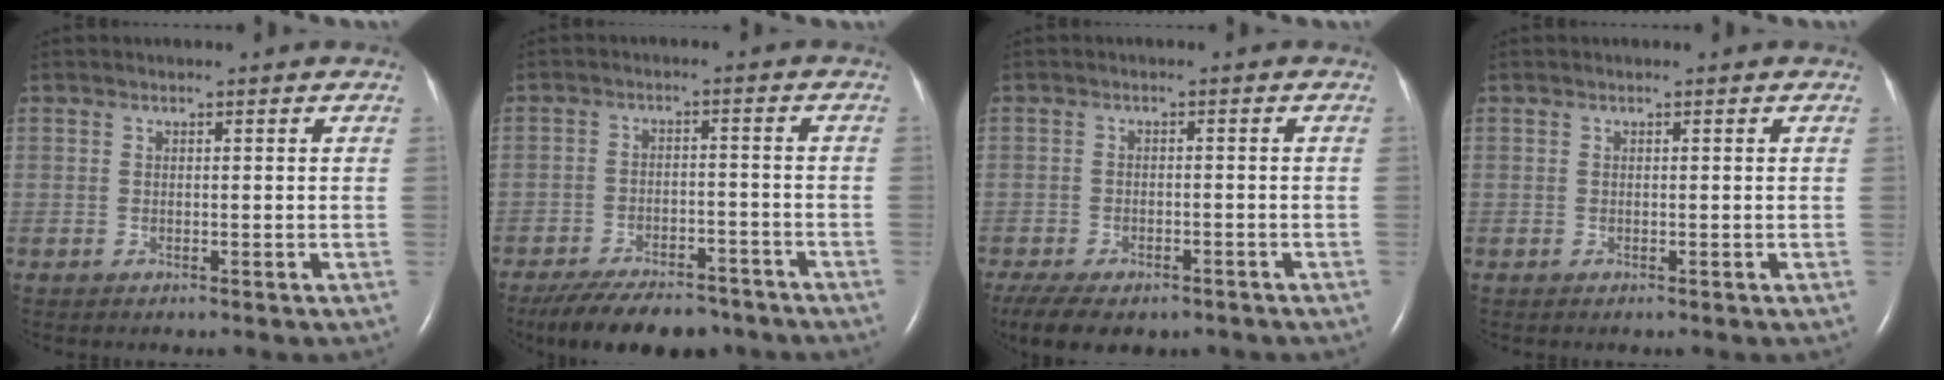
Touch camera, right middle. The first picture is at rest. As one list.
[{"total": 13.4, "force": [-11.1, 5.0, 5.7], "torque": [-0.100, -0.004, -0.159]}, {"total": 11.3, "force": [-8.1, 5.1, 5.9], "torque": [-0.117, -0.007, -0.112]}, {"total": 0.0}]